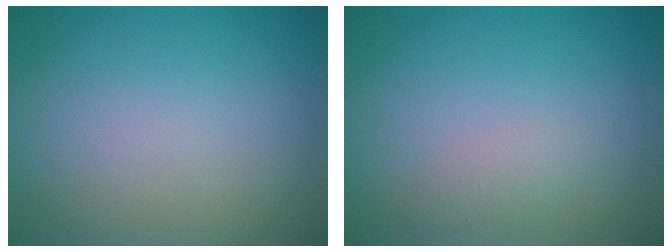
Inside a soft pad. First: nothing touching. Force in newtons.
{"total": 1.0, "press": 1.0, "slide": 0.0}